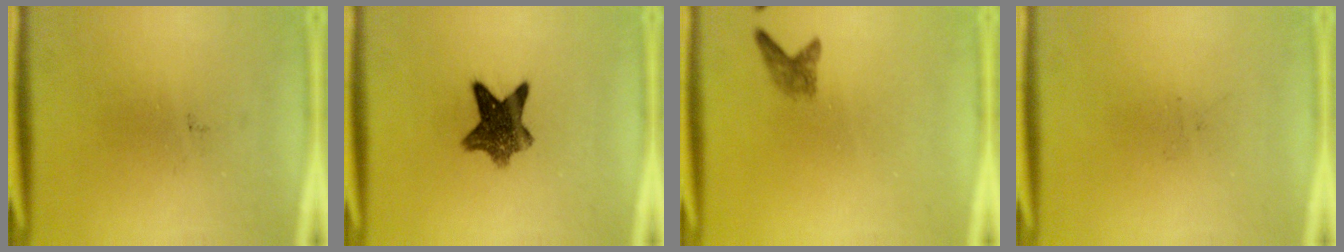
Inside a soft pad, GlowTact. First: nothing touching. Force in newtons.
{"total": 8.7}
{"total": 1.8}
{"total": 0.0}